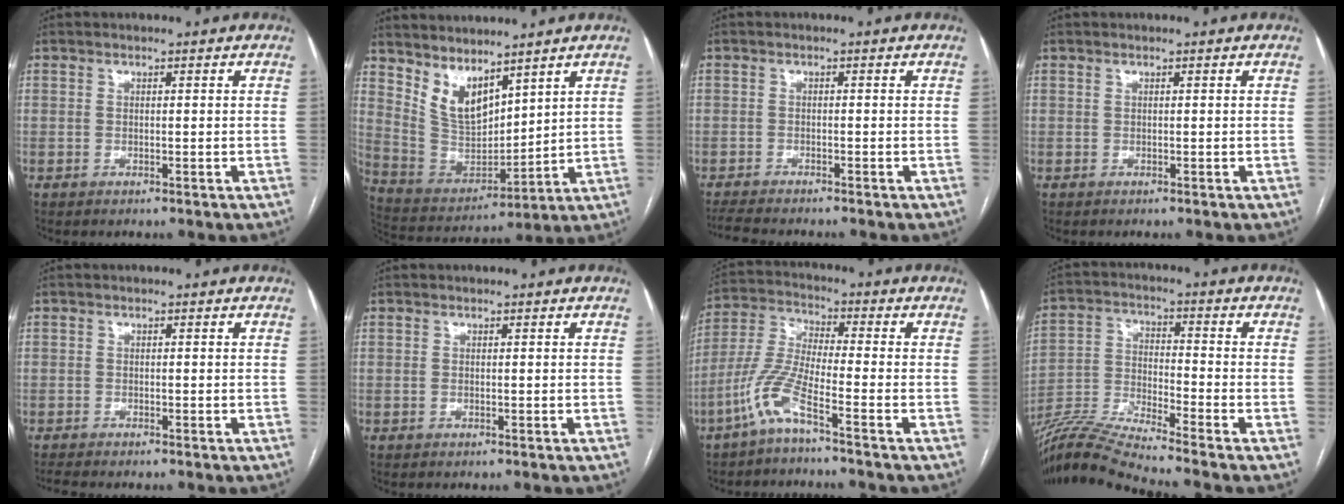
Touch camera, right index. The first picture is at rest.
{"total": 9.6, "force": [6.8, 4.1, 5.3], "torque": [-0.112, 0.003, 0.158]}
{"total": 4.9, "force": [-4.6, 0.8, 1.6], "torque": [-0.024, -0.013, -0.076]}
{"total": 0.0}
{"total": 1.4, "force": [-1.4, 0.1, 0.1], "torque": [-0.004, -0.005, -0.024]}
{"total": 0.0}
{"total": 7.6, "force": [-4.7, 0.0, 6.0], "torque": [-0.145, 0.000, -0.104]}
{"total": 12.6, "force": [-11.7, -2.4, 4.2], "torque": [-0.082, -0.006, -0.220]}